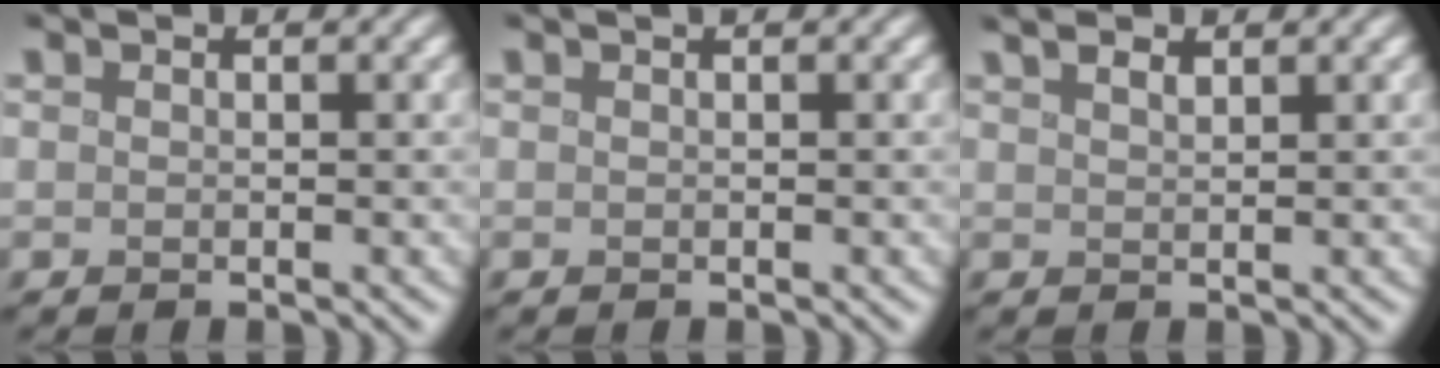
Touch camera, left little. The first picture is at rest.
{"total": 0.5, "force": [0.1, 0.1, 0.5], "torque": [-0.004, 0.006, 0.001]}
{"total": 2.0, "force": [1.5, 0.6, 1.2], "torque": [-0.011, 0.006, 0.019]}